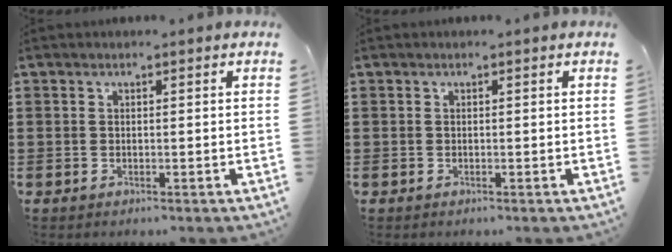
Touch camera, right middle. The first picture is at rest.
{"total": 0.0}